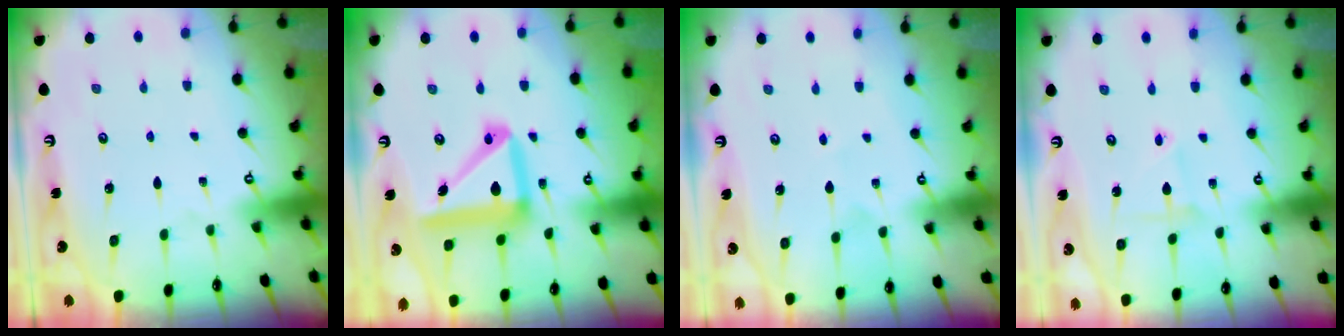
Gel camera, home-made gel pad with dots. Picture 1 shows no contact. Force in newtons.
{"total": 17.4, "press": 17.1, "slide": 2.8}
{"total": 2.5, "press": 2.3, "slide": 0.9}
{"total": 2.4, "press": 2.4, "slide": 0.2}